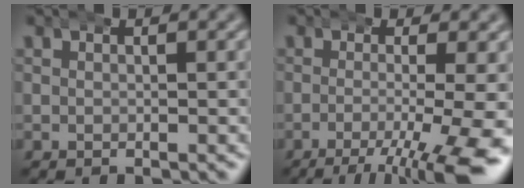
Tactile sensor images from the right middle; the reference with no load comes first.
{"total": 7.5, "force": [-3.7, 1.9, 6.2], "torque": [-0.089, -0.025, -0.046]}